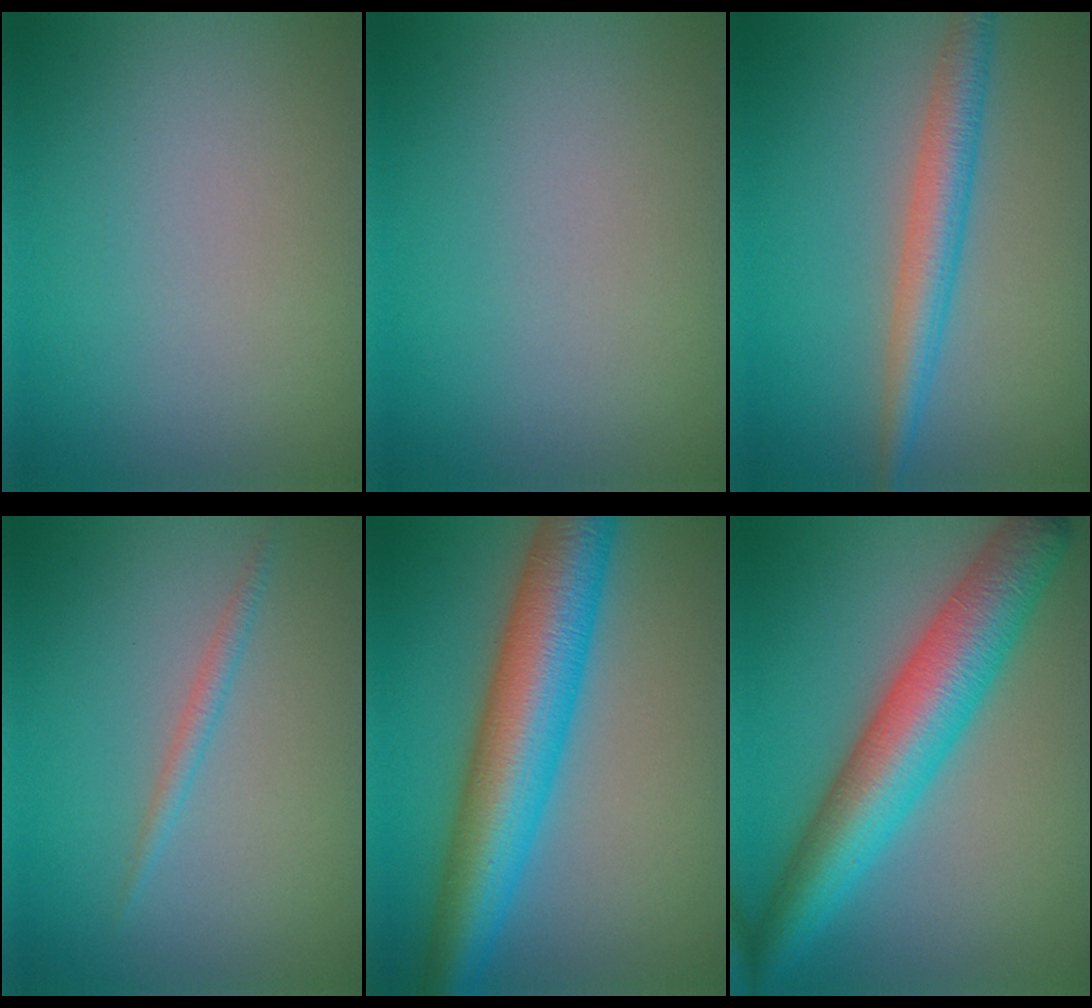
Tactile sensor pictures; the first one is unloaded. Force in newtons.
{"total": 0.0}
{"total": 3.7, "press": 3.7, "slide": 0.1}
{"total": 1.2, "press": 1.2, "slide": 0.1}
{"total": 10.1, "press": 10.1, "slide": 0.1}
{"total": 9.2, "press": 9.2, "slide": 0.1}